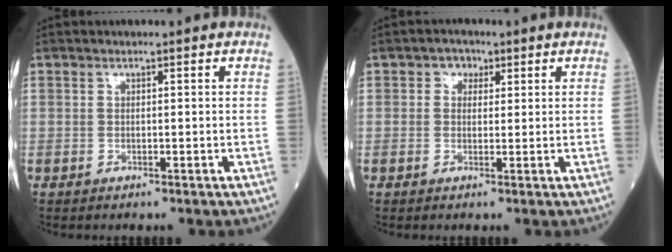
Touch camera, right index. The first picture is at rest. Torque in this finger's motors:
{"motor_torque": [0.04, 0.01, 0.00, 0.02]}